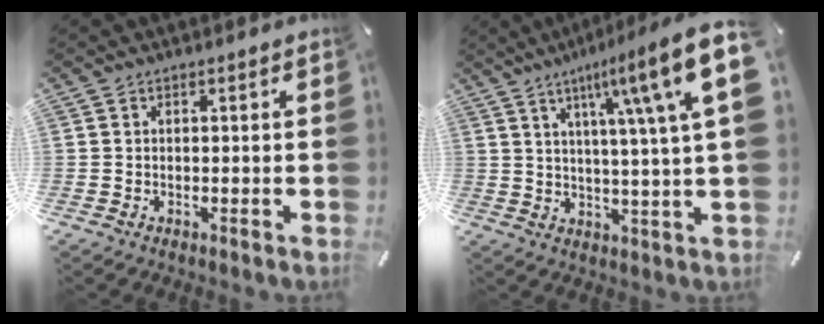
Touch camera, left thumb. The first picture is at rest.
{"total": 18.2, "force": [7.1, 3.0, 16.5], "torque": [-0.252, -0.033, 0.094]}